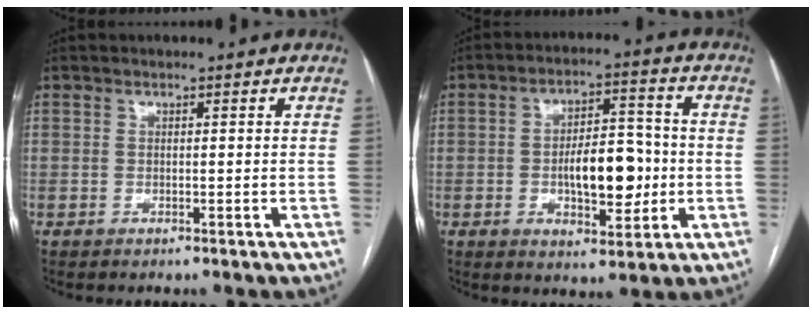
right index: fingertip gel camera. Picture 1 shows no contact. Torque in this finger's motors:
{"motor_torque": [1.55, -0.20, 0.74, 0.11]}